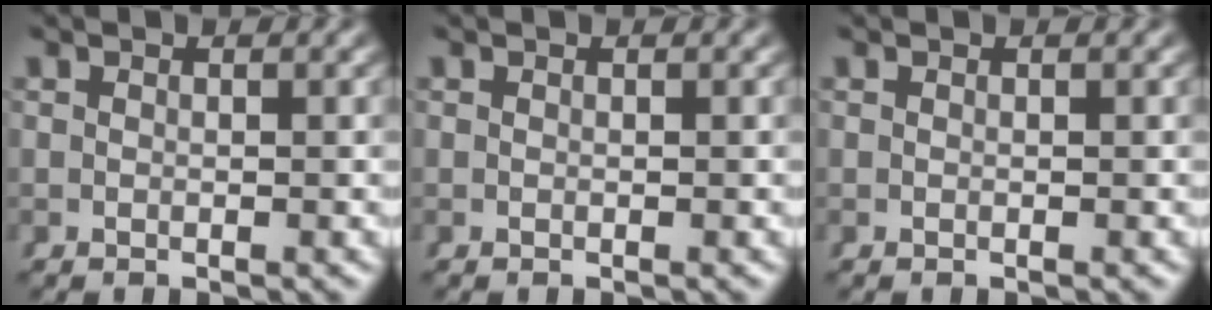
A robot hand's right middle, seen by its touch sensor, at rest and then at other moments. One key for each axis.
{"total": 0.0}
{"total": 0.0}